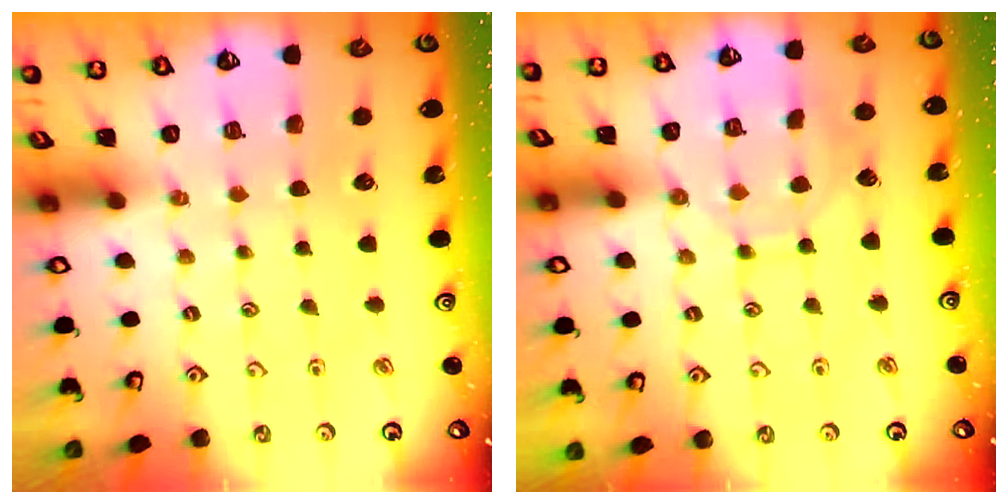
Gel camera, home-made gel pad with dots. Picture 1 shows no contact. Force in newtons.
{"total": 8.6, "press": 8.5, "slide": 0.8}